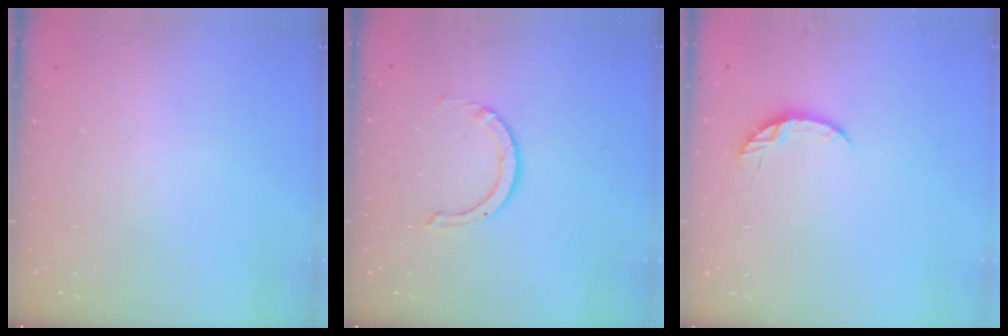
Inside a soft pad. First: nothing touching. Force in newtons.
{"total": 2.8, "press": 2.8, "slide": 0.2}
{"total": 4.6, "press": 4.6, "slide": 0.6}